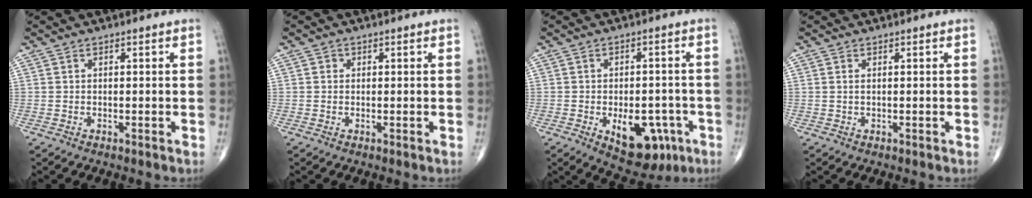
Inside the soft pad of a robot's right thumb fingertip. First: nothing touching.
{"total": 0.8, "force": [0.1, 0.7, 0.2], "torque": [0.002, 0.002, 0.001]}
{"total": 11.7, "force": [-4.5, 6.6, 8.5], "torque": [-0.087, 0.018, -0.049]}
{"total": 0.7, "force": [0.2, 0.3, 0.6], "torque": [-0.017, 0.002, 0.006]}